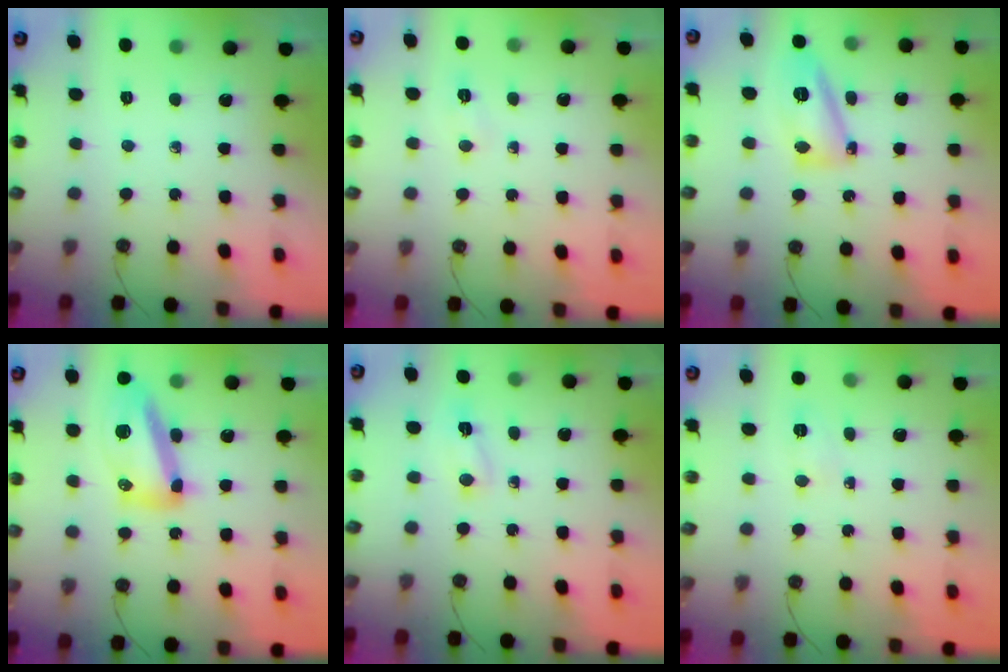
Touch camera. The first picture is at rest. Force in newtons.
{"total": 3.6, "press": 3.6, "slide": 0.5}
{"total": 13.5, "press": 13.4, "slide": 1.4}
{"total": 14.3, "press": 14.1, "slide": 2.2}
{"total": 2.4, "press": 2.2, "slide": 0.8}
{"total": 4.0, "press": 3.9, "slide": 0.5}